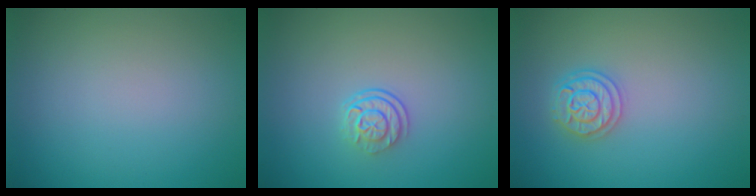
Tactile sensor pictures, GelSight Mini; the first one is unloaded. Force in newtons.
{"total": 2.5, "press": 1.8, "slide": 1.8}
{"total": 2.4, "press": 2.4, "slide": 0.4}